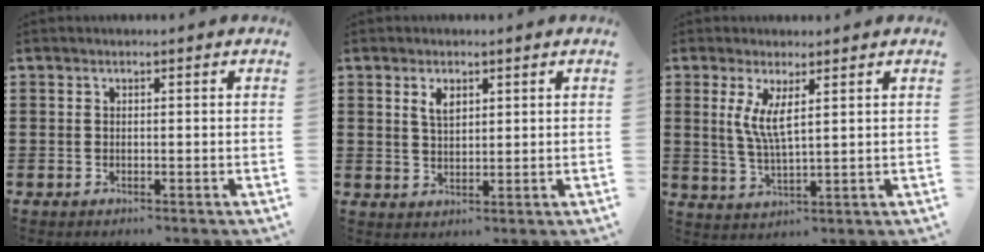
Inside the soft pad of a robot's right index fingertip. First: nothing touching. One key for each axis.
{"total": 2.7, "fx": 1.5, "fy": 1.3, "fz": 1.9, "tx": -0.041, "ty": 0.004, "tz": 0.026}
{"total": 4.8, "fx": 1.7, "fy": 1.1, "fz": 4.4, "tx": -0.093, "ty": -0.001, "tz": 0.029}